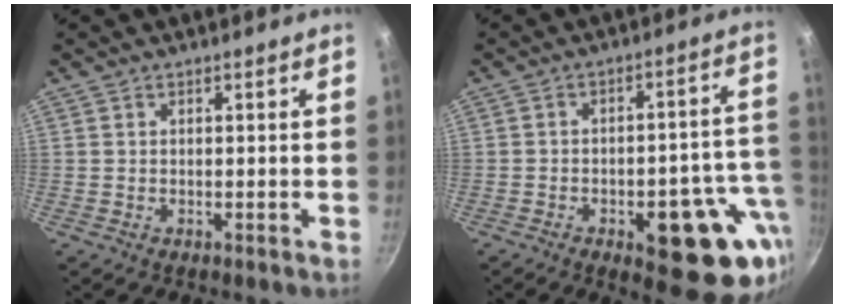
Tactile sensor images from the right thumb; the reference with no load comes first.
{"total": 18.2, "force": [-6.1, 8.0, 15.1], "torque": [-0.129, 0.026, -0.073]}